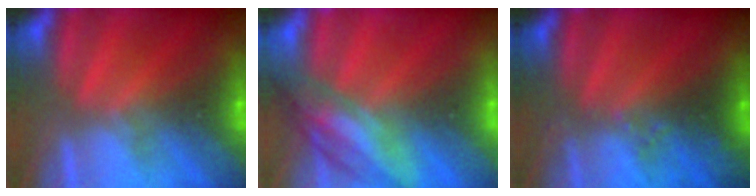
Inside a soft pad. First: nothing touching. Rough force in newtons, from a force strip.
{"total": 2.7}
{"total": 2.9}